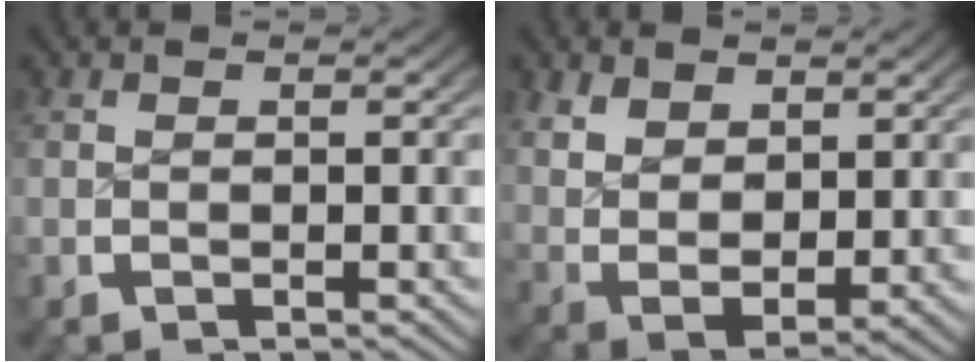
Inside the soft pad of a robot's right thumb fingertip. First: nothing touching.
{"total": 5.6, "force": [1.1, 4.0, 3.8], "torque": [-0.085, -0.030, 0.040]}